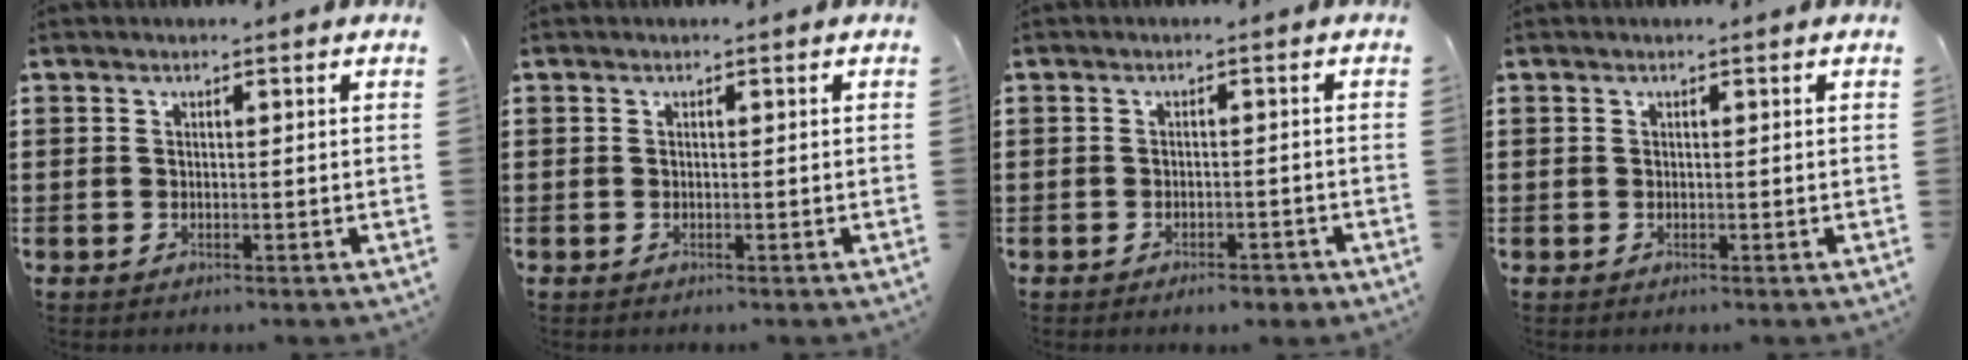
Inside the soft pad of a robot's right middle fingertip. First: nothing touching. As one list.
[{"total": 0.0}, {"total": 2.0, "force": [-1.9, 0.4, 0.4], "torque": [-0.013, -0.002, -0.036]}, {"total": 0.0}]